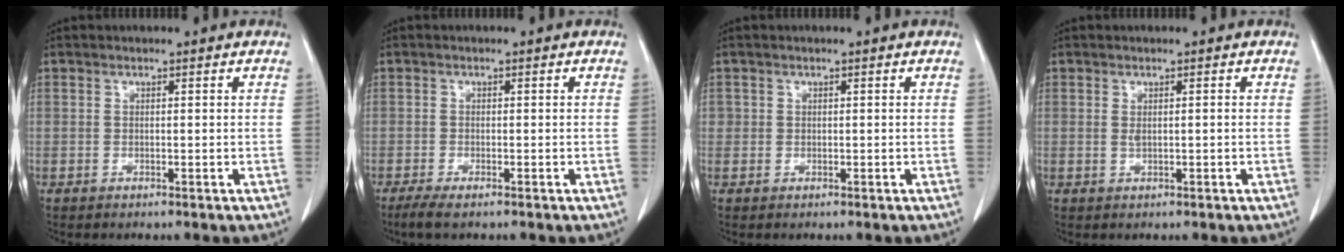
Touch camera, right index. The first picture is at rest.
{"total": 2.8, "force": [-2.1, 0.5, 1.9], "torque": [-0.038, -0.009, -0.035]}
{"total": 0.8, "force": [0.1, 0.8, 0.1], "torque": [0.008, 0.003, -0.001]}
{"total": 1.1, "force": [0.1, 0.2, 1.0], "torque": [-0.022, -0.001, 0.005]}